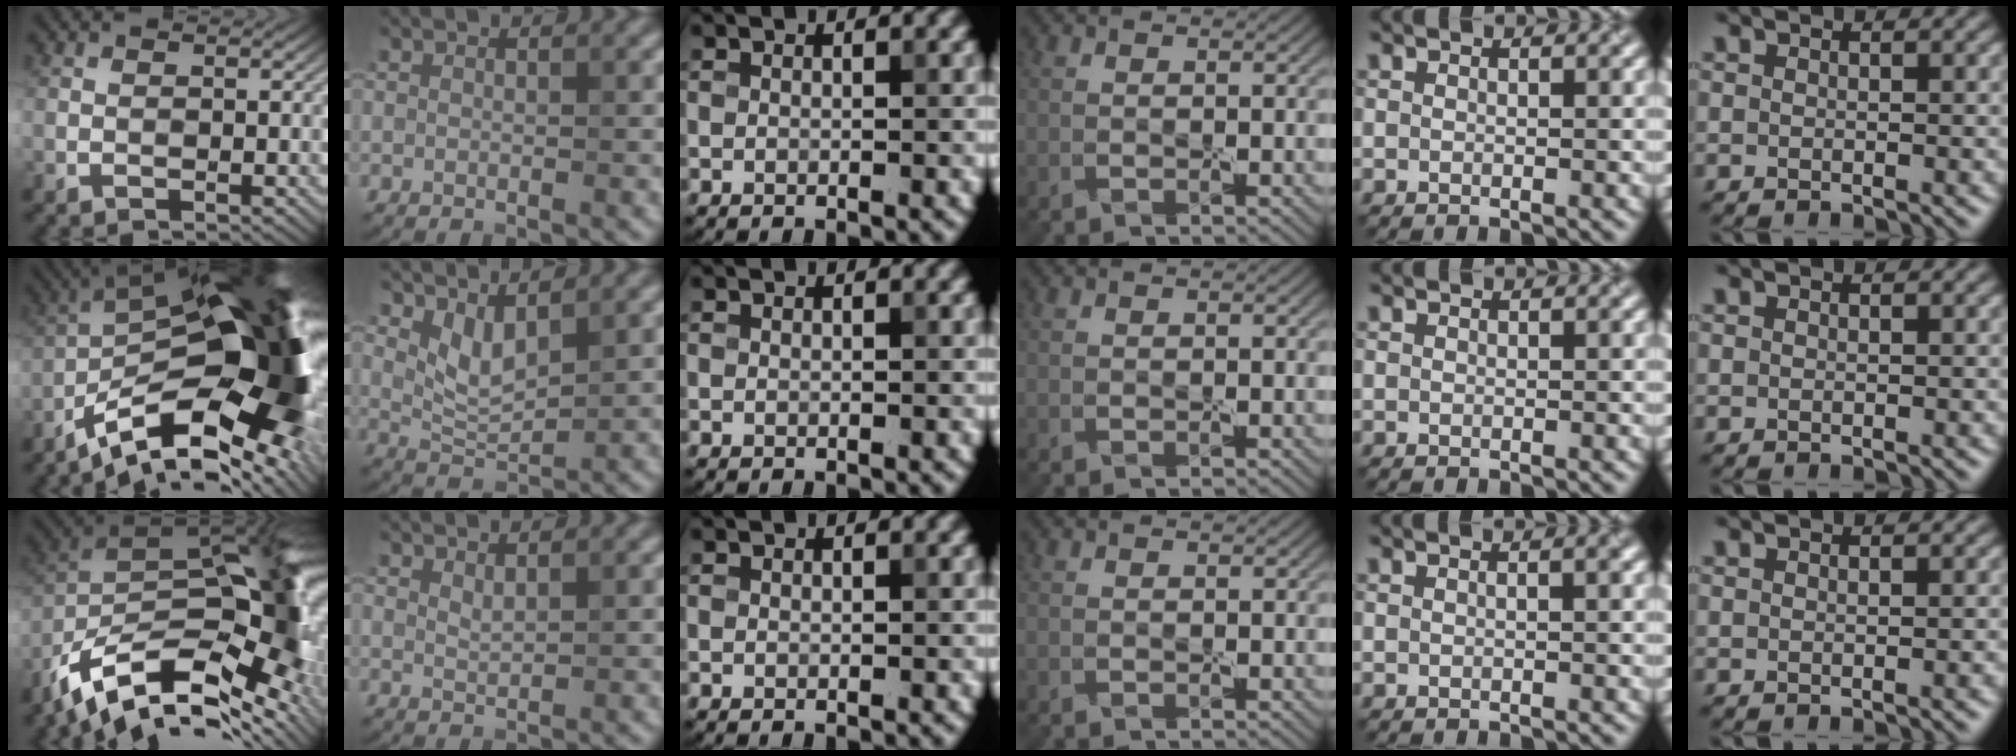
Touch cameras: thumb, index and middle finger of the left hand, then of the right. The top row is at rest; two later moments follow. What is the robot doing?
{"motion": "wrap", "object": "adhesive wrap"}